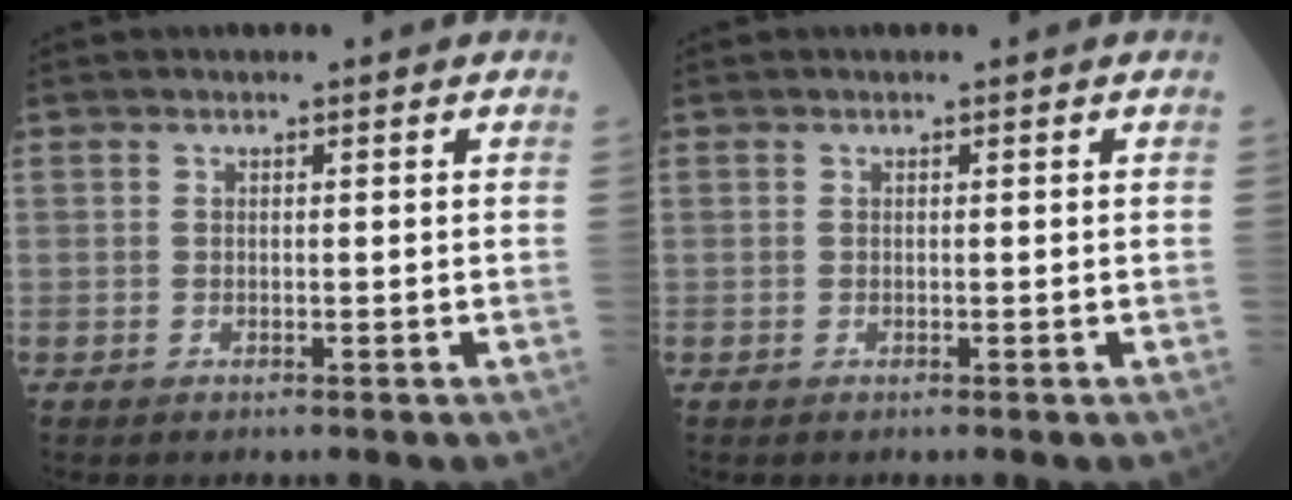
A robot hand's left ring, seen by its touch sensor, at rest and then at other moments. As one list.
[{"total": 0.0}]